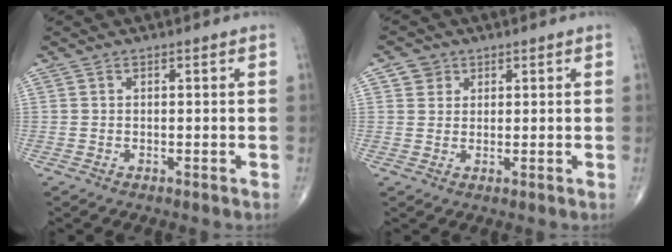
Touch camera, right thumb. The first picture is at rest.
{"total": 2.8, "force": [1.3, 2.5, 0.4], "torque": [0.013, -0.005, 0.015]}